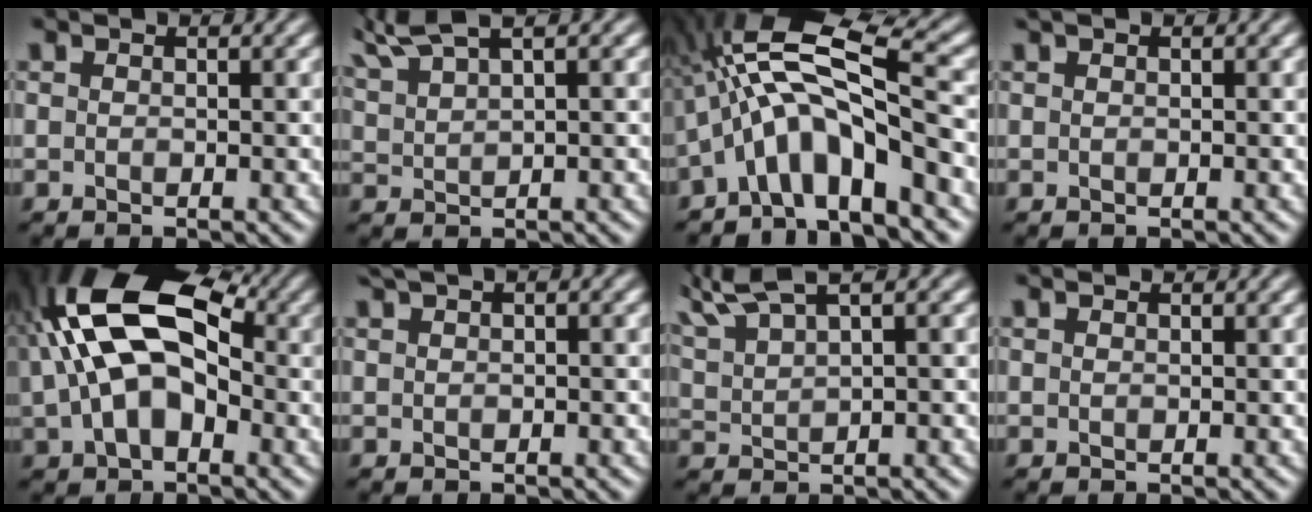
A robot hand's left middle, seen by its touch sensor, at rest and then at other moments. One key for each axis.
{"total": 5.0, "fx": 4.3, "fy": 0.6, "fz": 2.4, "tx": -0.068, "ty": 0.022, "tz": 0.081}
{"total": 10.5, "fx": -1.7, "fy": 3.4, "fz": 9.8, "tx": -0.168, "ty": 0.029, "tz": -0.046}
{"total": 0.0}
{"total": 13.3, "fx": 2.4, "fy": 7.6, "fz": 10.6, "tx": -0.199, "ty": 0.027, "tz": 0.030}
{"total": 1.1, "fx": 0.7, "fy": 0.1, "fz": 0.8, "tx": -0.015, "ty": 0.001, "tz": 0.016}
{"total": 5.8, "fx": 4.8, "fy": 0.9, "fz": 3.1, "tx": -0.086, "ty": 0.022, "tz": 0.090}
{"total": 0.7, "fx": 0.7, "fy": -0.1, "fz": 0.0, "tx": -0.002, "ty": 0.003, "tz": 0.010}